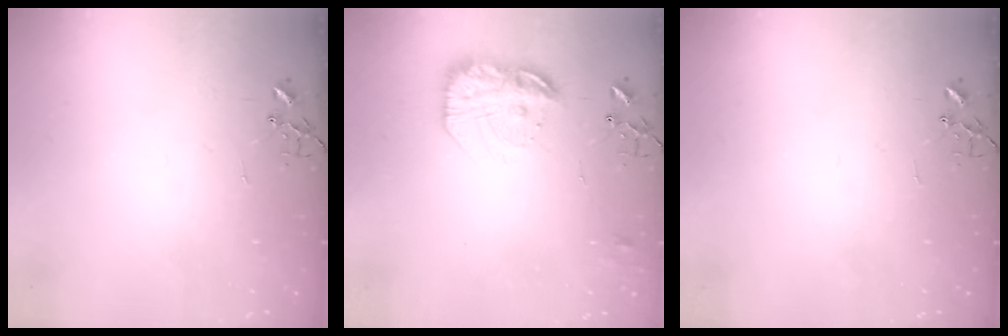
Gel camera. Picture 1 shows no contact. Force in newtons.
{"total": 17.3, "press": 17.2, "slide": 1.2}
{"total": 0.0}